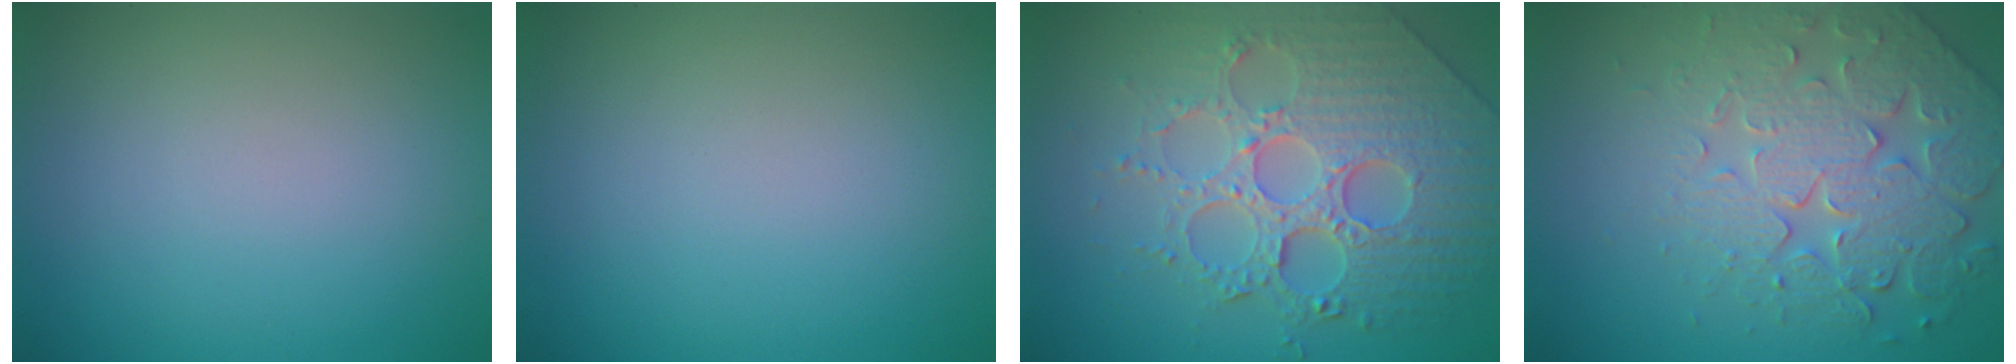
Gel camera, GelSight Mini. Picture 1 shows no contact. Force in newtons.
{"total": 0.0}
{"total": 8.2, "press": 6.0, "slide": 5.5}
{"total": 5.8, "press": 5.2, "slide": 2.7}